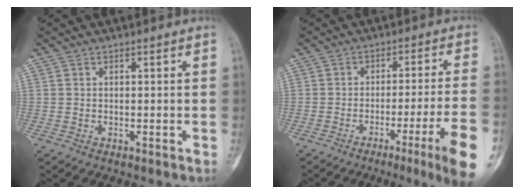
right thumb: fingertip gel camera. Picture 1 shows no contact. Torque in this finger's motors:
{"motor_torque": [2.39, 2.62, 1.38, -1.39, 0.39]}